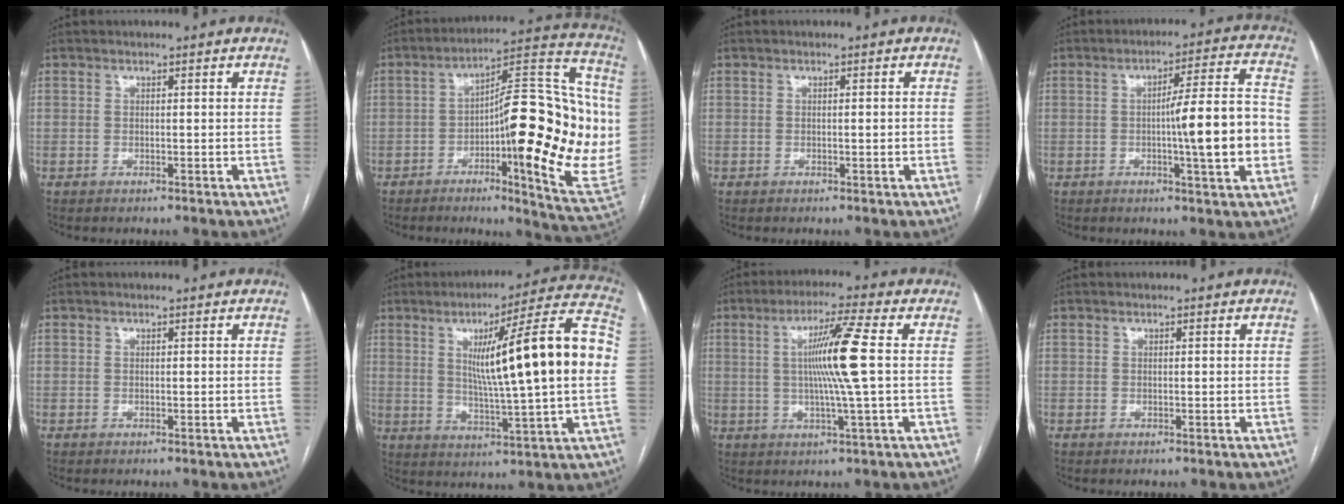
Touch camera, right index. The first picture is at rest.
{"total": 24.5, "force": [-1.7, 4.6, 24.0], "torque": [-0.274, 0.035, -0.019]}
{"total": 1.2, "force": [-0.2, 0.1, 1.2], "torque": [-0.016, 0.000, -0.001]}
{"total": 12.3, "force": [-1.8, 0.5, 12.2], "torque": [-0.176, 0.009, -0.028]}
{"total": 0.0}
{"total": 19.7, "force": [2.4, -0.3, 19.5], "torque": [-0.290, 0.011, 0.029]}
{"total": 9.6, "force": [0.9, -1.5, 9.5], "torque": [-0.173, -0.002, 0.017]}
{"total": 0.0}